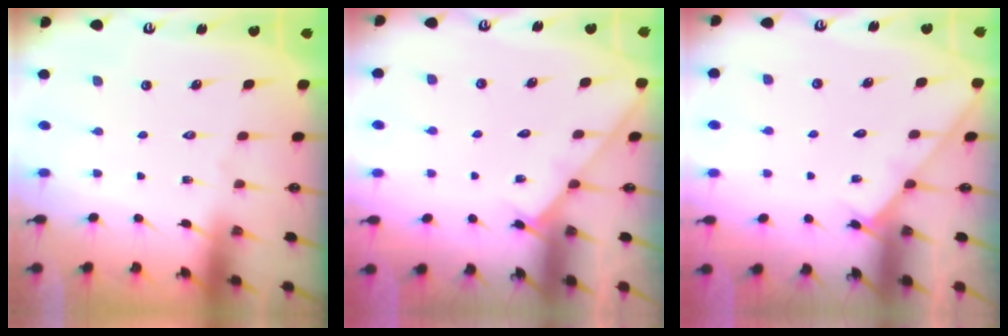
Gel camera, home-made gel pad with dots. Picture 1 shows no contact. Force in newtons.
{"total": 2.9, "press": 2.9, "slide": 0.4}
{"total": 2.9, "press": 2.9, "slide": 0.4}